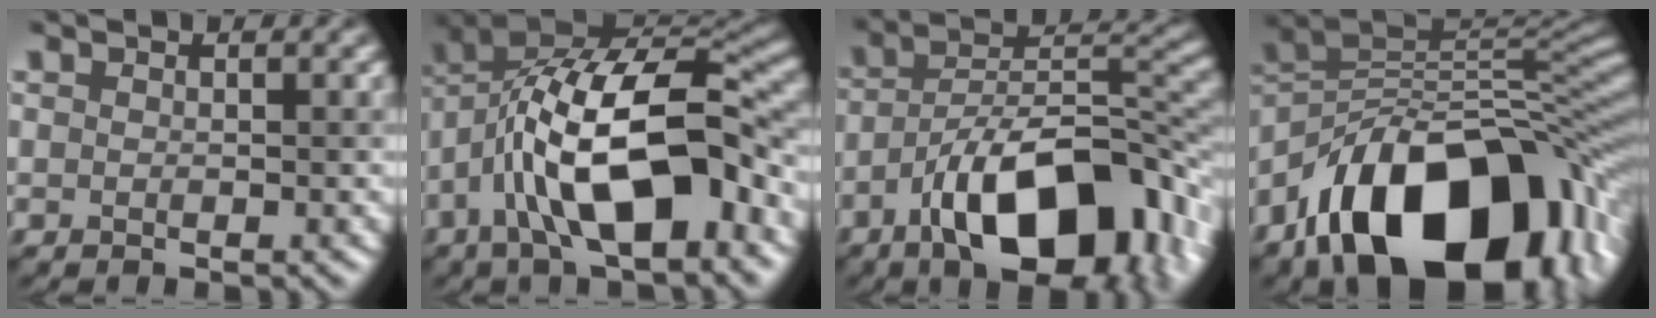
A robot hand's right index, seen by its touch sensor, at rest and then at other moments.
{"total": 13.5, "force": [-3.3, 5.6, 11.8], "torque": [-0.198, 0.012, -0.065]}
{"total": 12.7, "force": [-6.2, 5.1, 9.9], "torque": [-0.149, 0.007, -0.113]}
{"total": 17.1, "force": [-8.6, 9.4, 11.5], "torque": [-0.170, 0.005, -0.149]}